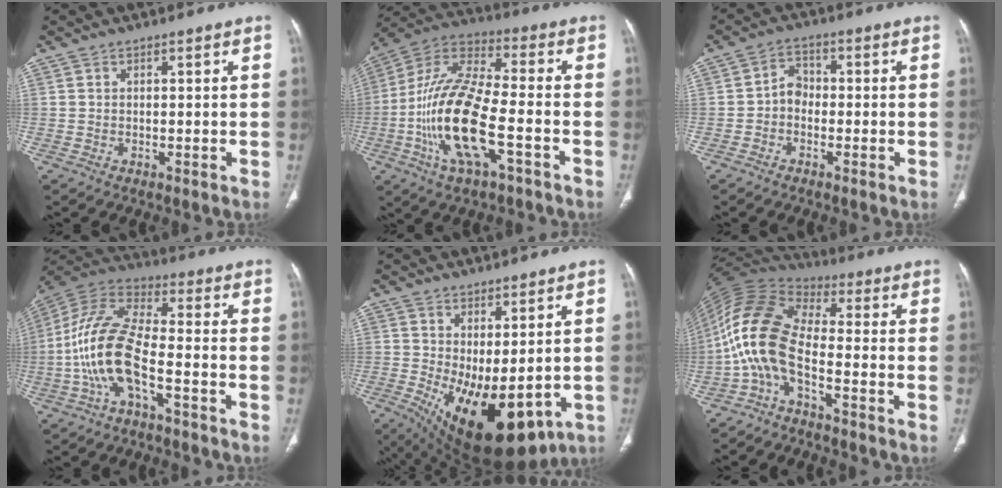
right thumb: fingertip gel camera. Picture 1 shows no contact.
{"total": 20.0, "force": [-5.7, 7.1, 17.8], "torque": [-0.370, 0.030, -0.105]}
{"total": 3.8, "force": [-1.1, 2.9, 2.1], "torque": [-0.020, 0.020, -0.031]}
{"total": 15.2, "force": [-4.9, 6.0, 13.1], "torque": [-0.285, 0.048, -0.096]}
{"total": 16.6, "force": [-3.2, 7.6, 14.4], "torque": [-0.226, -0.019, -0.018]}
{"total": 12.2, "force": [-4.3, 5.0, 10.2], "torque": [-0.227, 0.065, -0.099]}